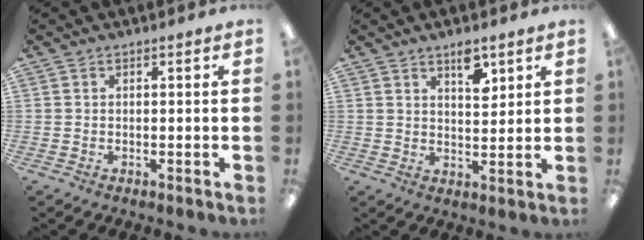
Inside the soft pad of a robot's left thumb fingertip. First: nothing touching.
{"total": 6.0, "force": [4.0, 2.5, 3.7], "torque": [-0.042, -0.024, 0.064]}